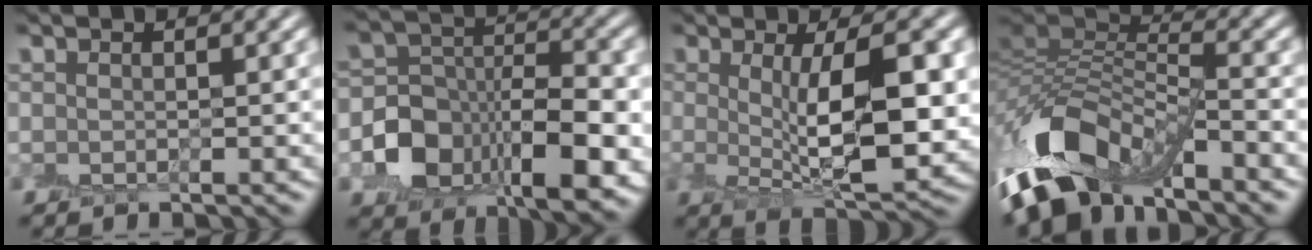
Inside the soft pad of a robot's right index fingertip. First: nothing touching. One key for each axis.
{"total": 9.7, "fx": -3.3, "fy": 6.5, "fz": 6.4, "tx": -0.106, "ty": 0.000, "tz": -0.055}
{"total": 8.3, "fx": 0.6, "fy": 2.5, "fz": 7.9, "tx": -0.114, "ty": -0.006, "tz": 0.016}
{"total": 9.6, "fx": -5.4, "fy": 5.1, "fz": 6.1, "tx": -0.115, "ty": 0.004, "tz": -0.110}